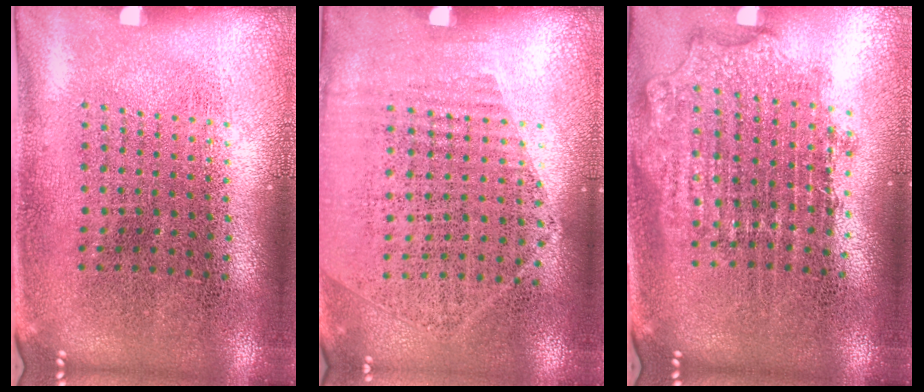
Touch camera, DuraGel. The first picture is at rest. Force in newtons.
{"total": 1.3, "press": 1.0, "slide": 0.8}
{"total": 1.9, "press": 1.5, "slide": 1.1}